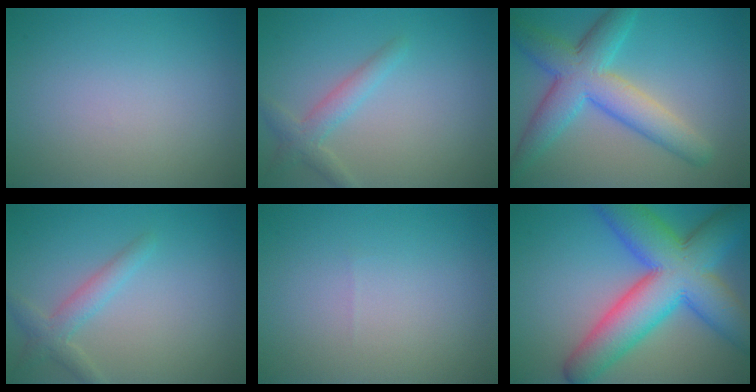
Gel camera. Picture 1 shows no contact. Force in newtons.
{"total": 2.3, "press": 2.3, "slide": 0.0}
{"total": 7.1, "press": 7.1, "slide": 0.2}
{"total": 2.3, "press": 2.3, "slide": 0.0}
{"total": 0.0}
{"total": 12.1, "press": 12.1, "slide": 0.5}